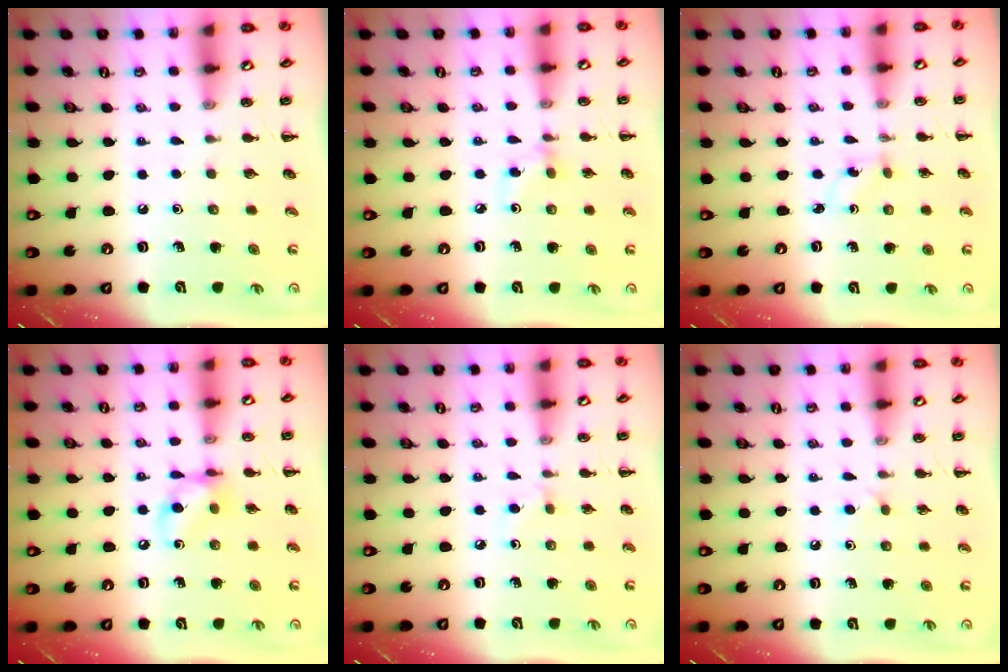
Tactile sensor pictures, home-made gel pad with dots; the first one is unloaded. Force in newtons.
{"total": 3.0, "press": 2.8, "slide": 0.9}
{"total": 0.9, "press": 0.7, "slide": 0.5}
{"total": 8.6, "press": 8.6, "slide": 0.8}
{"total": 2.7, "press": 2.5, "slide": 1.0}
{"total": 2.8, "press": 2.7, "slide": 1.0}